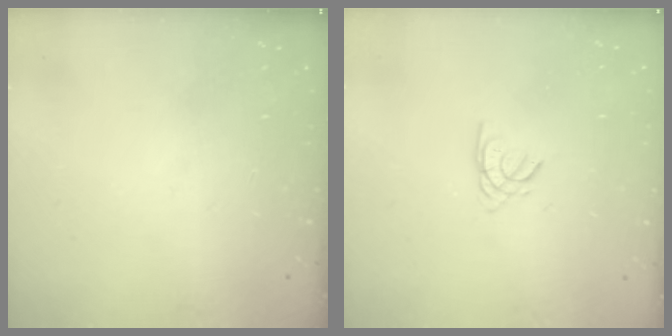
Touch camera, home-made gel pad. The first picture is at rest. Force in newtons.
{"total": 1.7, "press": 1.7, "slide": 0.4}